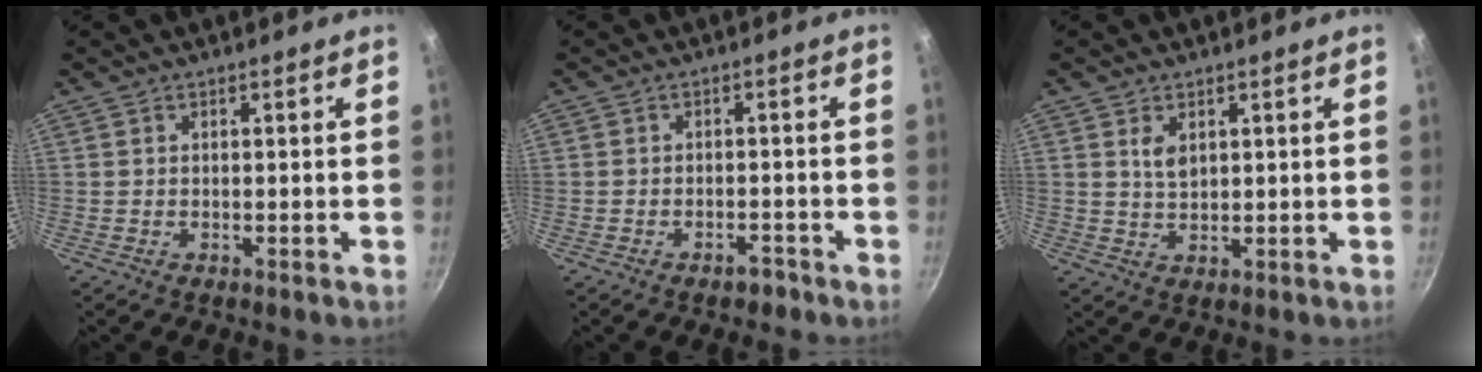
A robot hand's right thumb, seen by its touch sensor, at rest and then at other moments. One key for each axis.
{"total": 2.3, "fx": -1.8, "fy": 1.2, "fz": 1.0, "tx": -0.004, "ty": 0.024, "tz": -0.018}
{"total": 3.3, "fx": 1.3, "fy": 2.0, "fz": 2.3, "tx": -0.037, "ty": -0.009, "tz": 0.026}